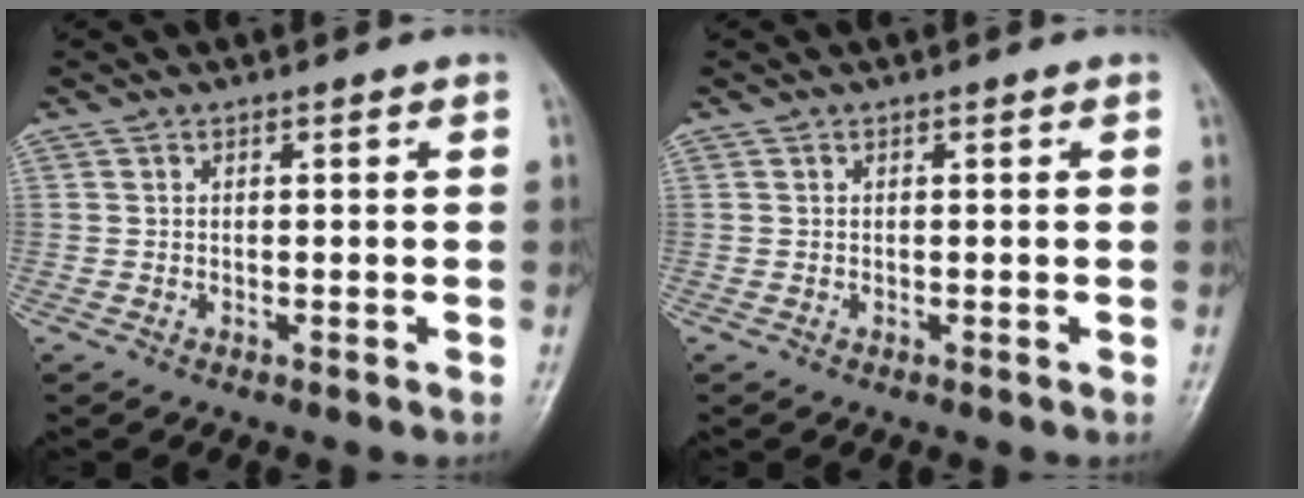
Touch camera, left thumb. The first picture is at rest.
{"total": 0.0}